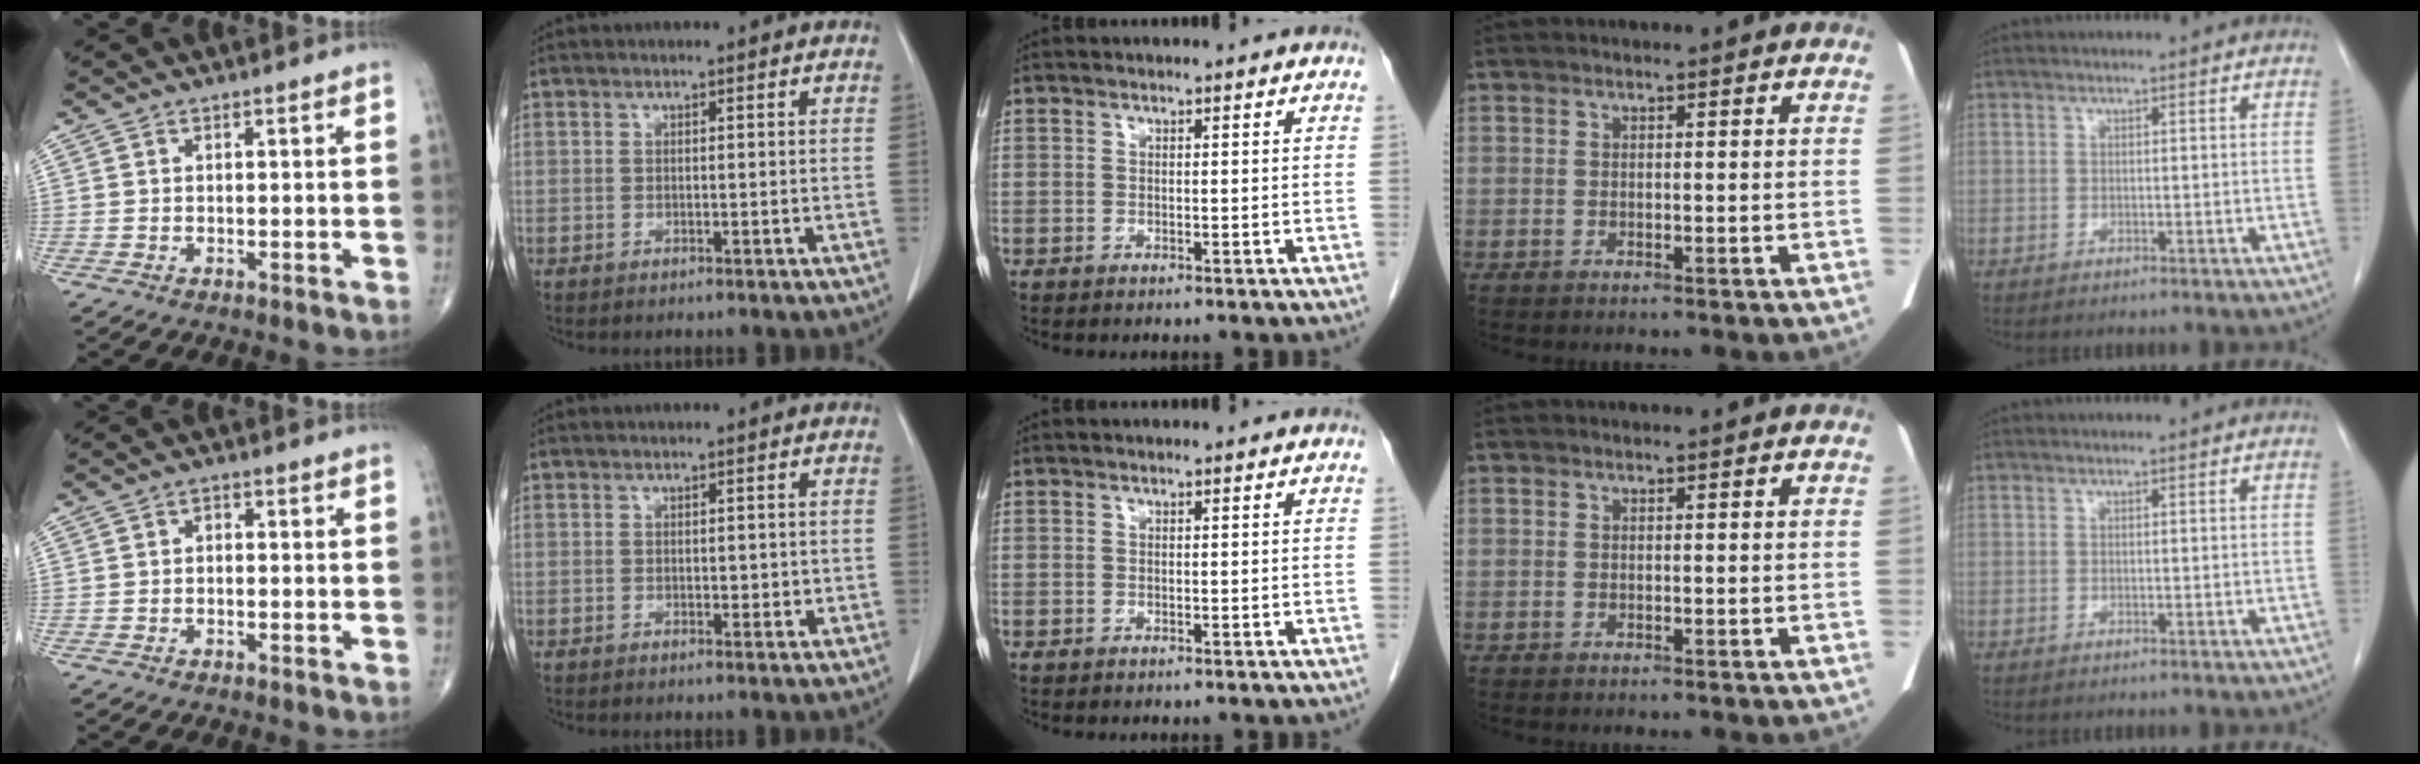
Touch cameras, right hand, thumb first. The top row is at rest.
{"thumb": {"total": 1.3, "force": [-0.2, 0.9, 0.9], "torque": [-0.006, 0.007, -0.008]}, "index": {"total": 1.5, "force": [-0.1, 1.0, 1.1], "torque": [-0.010, 0.000, 0.002]}}